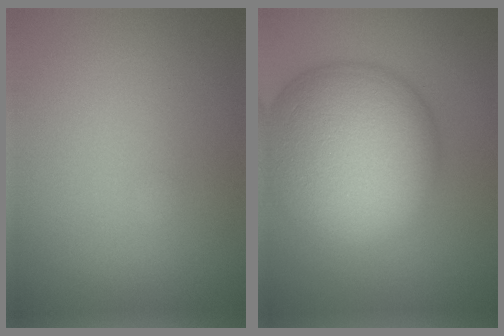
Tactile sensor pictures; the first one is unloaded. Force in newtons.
{"total": 14.2, "press": 14.2, "slide": 0.5}